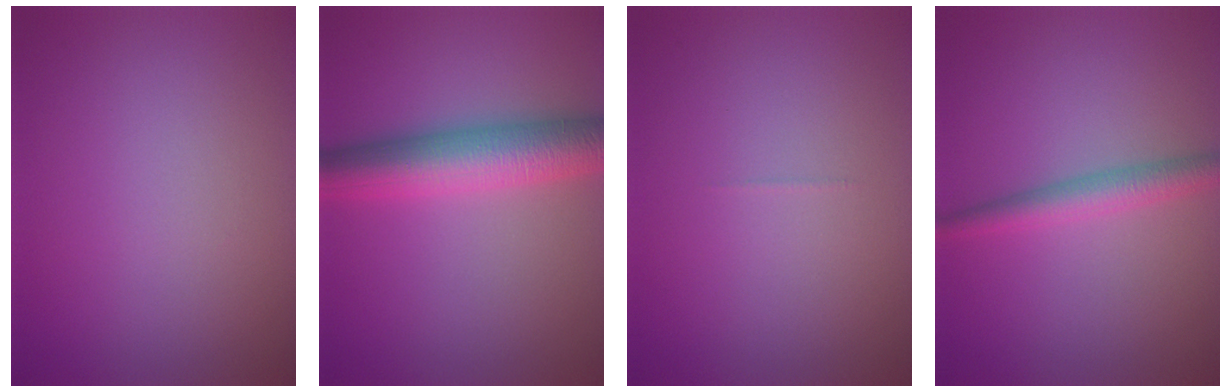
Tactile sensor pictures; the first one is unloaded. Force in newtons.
{"total": 6.6, "press": 6.6, "slide": 0.0}
{"total": 0.0}
{"total": 2.7, "press": 2.7, "slide": 0.0}